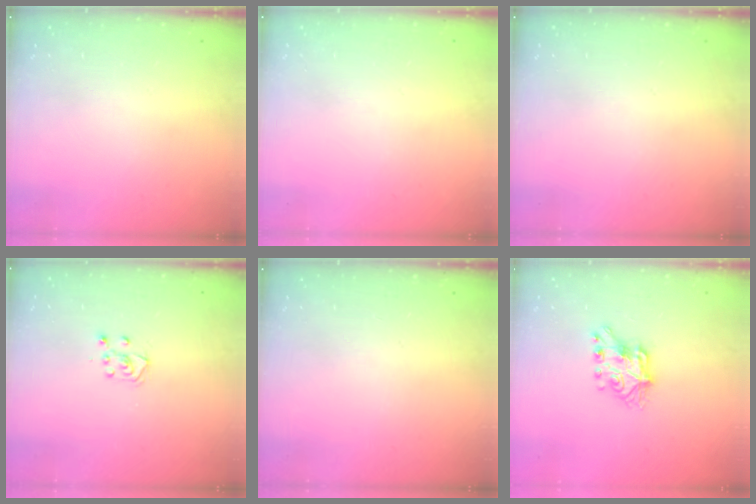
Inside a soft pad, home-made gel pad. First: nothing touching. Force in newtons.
{"total": 0.0}
{"total": 0.0}
{"total": 4.8, "press": 4.8, "slide": 0.5}
{"total": 0.0}
{"total": 6.9, "press": 6.9, "slide": 0.5}